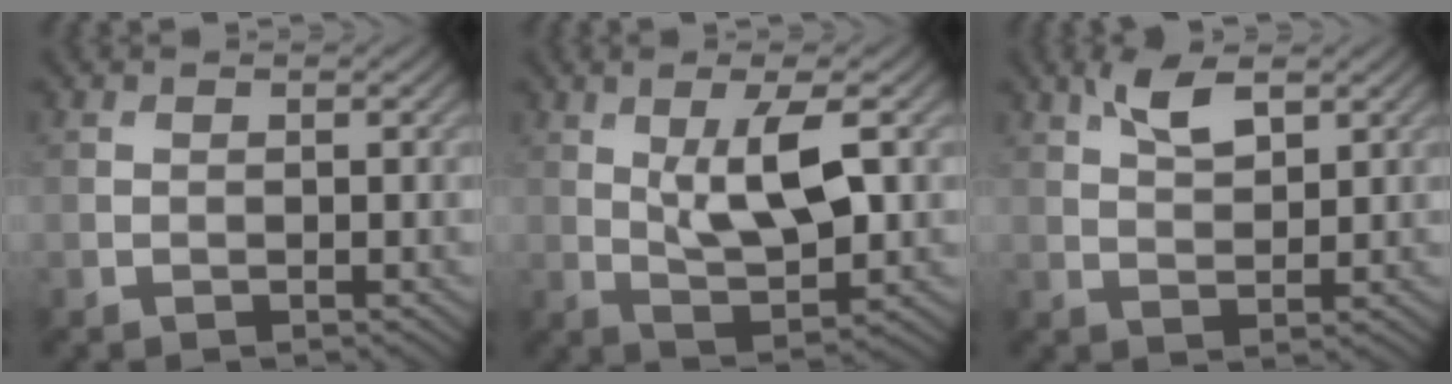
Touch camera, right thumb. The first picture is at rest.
{"total": 8.7, "force": [1.8, 2.9, 8.0], "torque": [-0.149, 0.004, 0.033]}
{"total": 4.5, "force": [2.6, 1.8, 3.2], "torque": [-0.074, 0.003, 0.052]}